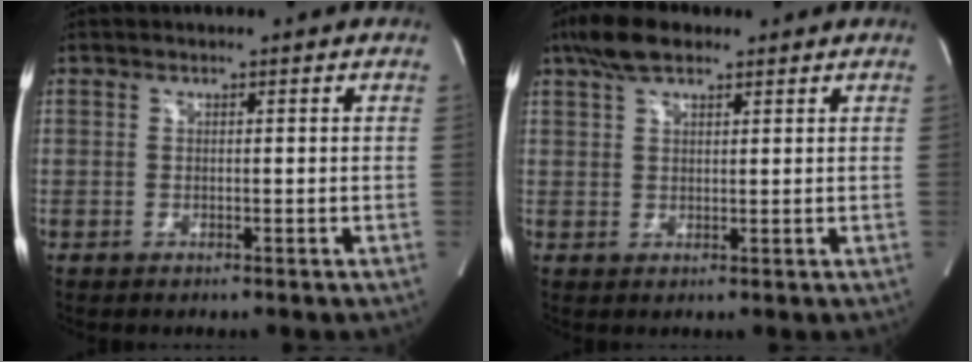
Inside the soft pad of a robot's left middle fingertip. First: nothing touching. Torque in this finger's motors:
{"motor_torque": [0.55, -0.21, -0.11, 0.06]}